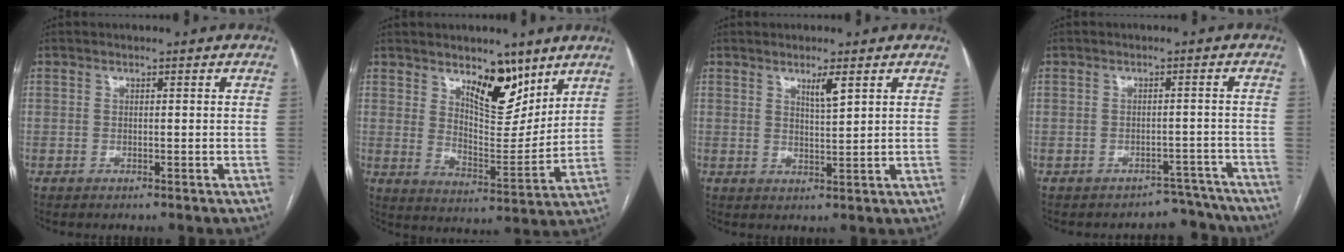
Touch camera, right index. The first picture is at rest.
{"total": 10.0, "force": [6.7, 3.9, 6.3], "torque": [-0.097, -0.017, 0.116]}
{"total": 2.9, "force": [1.7, 0.0, 2.3], "torque": [-0.044, -0.006, 0.032]}
{"total": 5.1, "force": [-4.5, 2.1, -1.1], "torque": [0.031, 0.036, -0.050]}